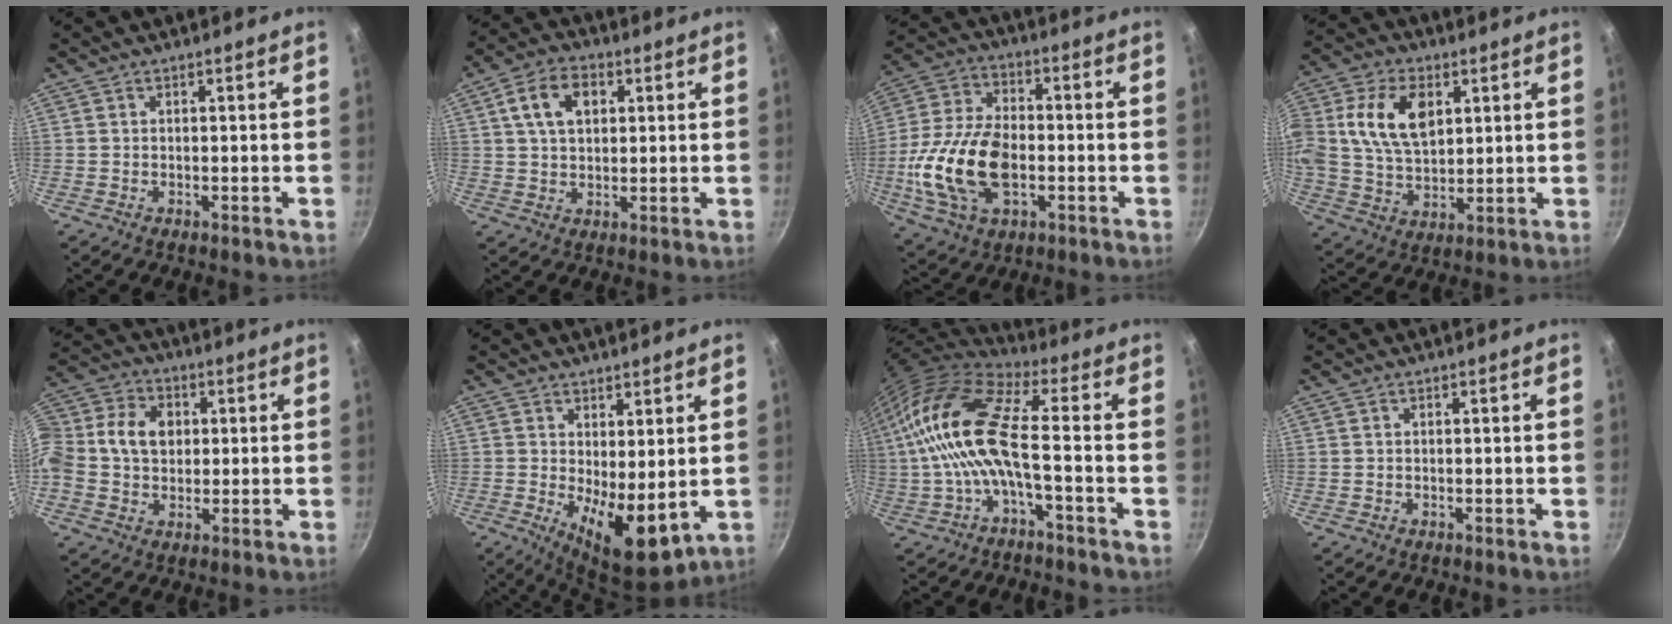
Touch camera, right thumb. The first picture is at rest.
{"total": 9.0, "force": [2.7, 6.1, 6.1], "torque": [-0.090, 0.009, 0.040]}
{"total": 18.8, "force": [-3.4, 11.3, 14.7], "torque": [-0.282, 0.022, -0.066]}
{"total": 14.6, "force": [3.9, 9.5, 10.4], "torque": [-0.181, 0.000, 0.069]}
{"total": 14.1, "force": [1.2, 11.0, 8.7], "torque": [-0.156, 0.027, 0.001]}
{"total": 9.7, "force": [0.6, 4.1, 8.8], "torque": [-0.117, -0.027, 0.017]}
{"total": 16.2, "force": [-1.3, 5.7, 15.1], "torque": [-0.318, 0.029, -0.039]}
{"total": 0.0}